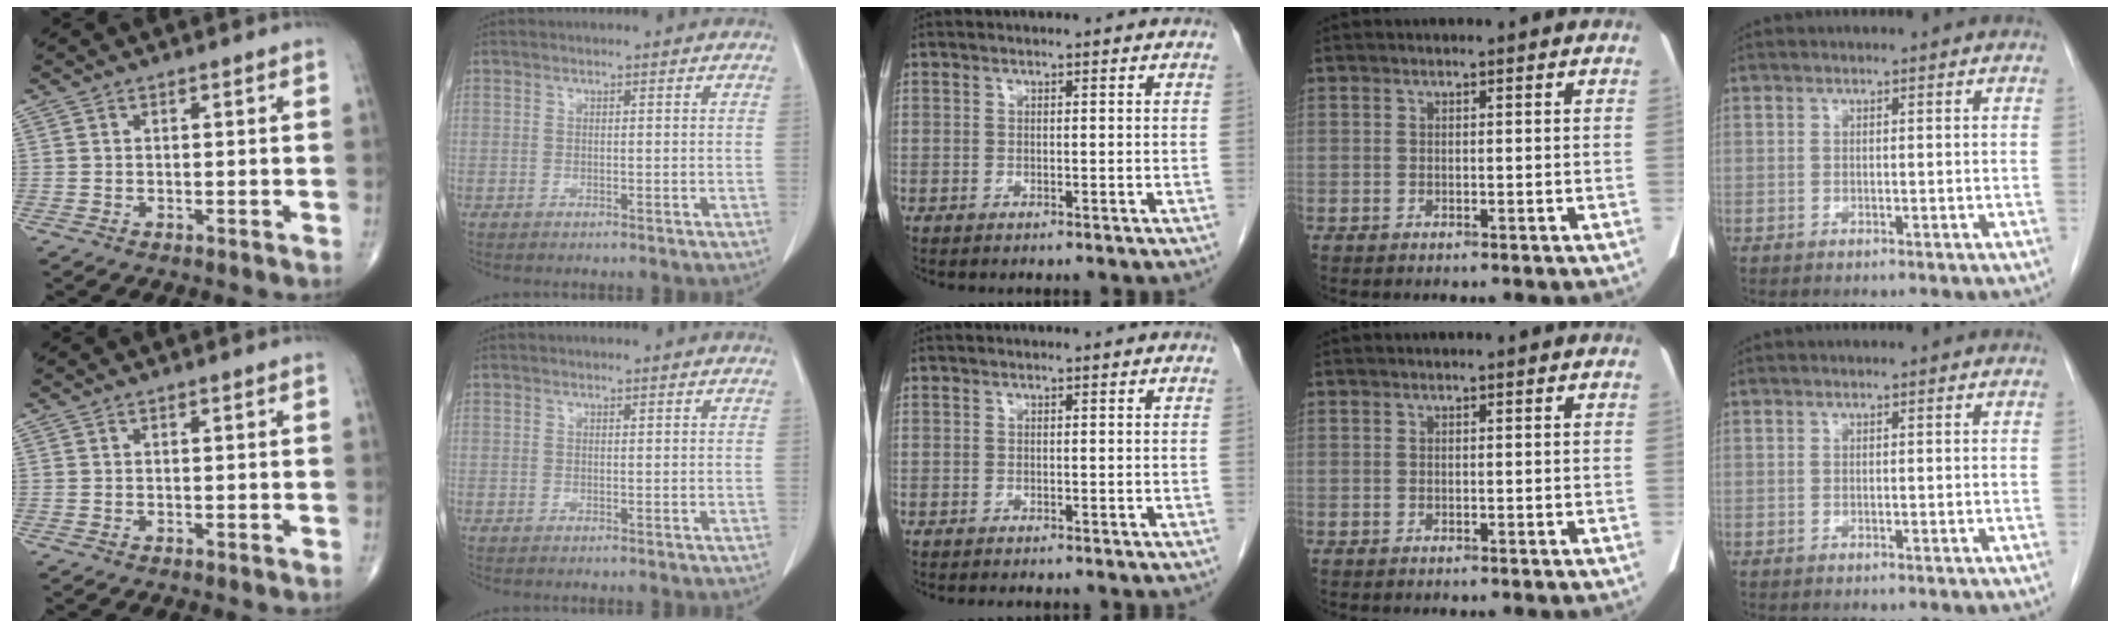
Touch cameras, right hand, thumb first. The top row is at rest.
{"middle": {"total": 0.7, "force": [-0.7, 0.2, 0.2], "torque": [-0.007, -0.002, -0.010]}}